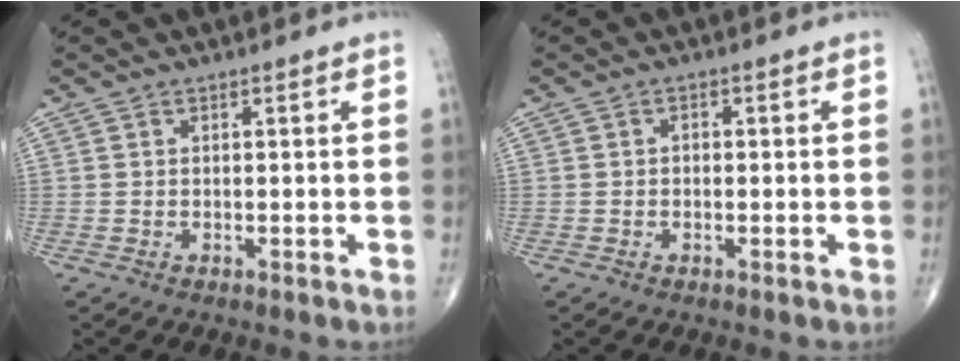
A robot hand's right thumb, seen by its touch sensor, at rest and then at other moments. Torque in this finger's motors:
{"motor_torque": [-0.55, -0.29, 0.17, 0.00, 0.03]}